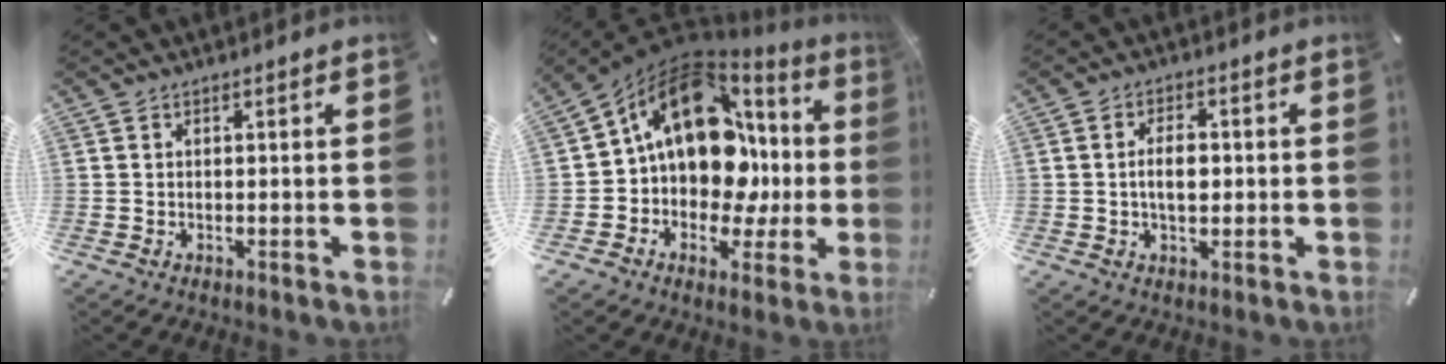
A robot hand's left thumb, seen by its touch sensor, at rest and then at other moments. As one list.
[{"total": 19.6, "force": [5.0, 13.5, 13.4], "torque": [-0.203, -0.041, 0.085]}, {"total": 5.3, "force": [-0.1, 3.0, 4.4], "torque": [-0.082, 0.003, -0.005]}]